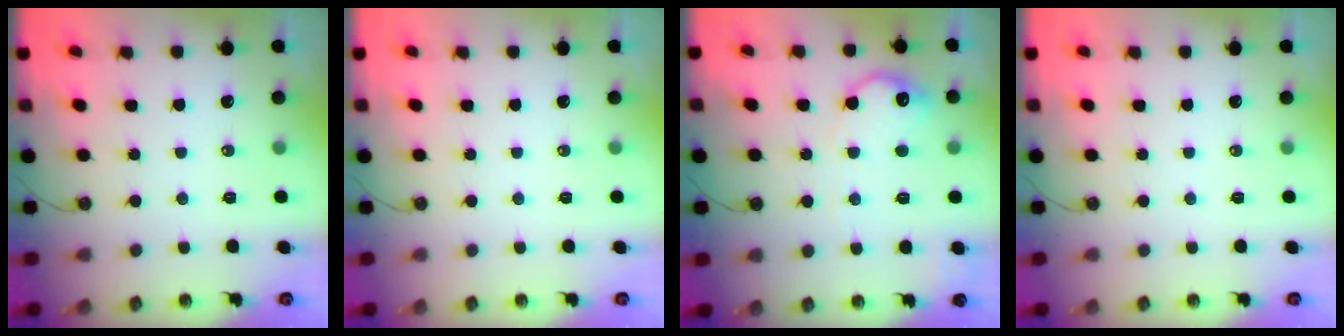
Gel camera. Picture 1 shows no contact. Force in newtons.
{"total": 0.0}
{"total": 12.2, "press": 12.1, "slide": 0.6}
{"total": 0.0}